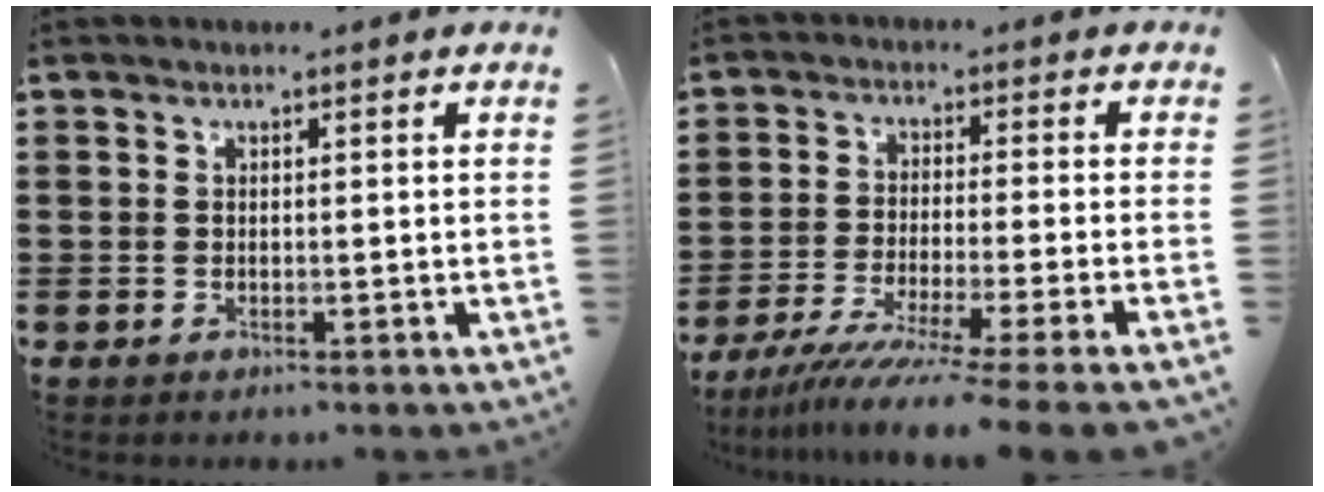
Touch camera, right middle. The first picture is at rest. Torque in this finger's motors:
{"motor_torque": [2.01, -0.12, 0.95, 0.19]}